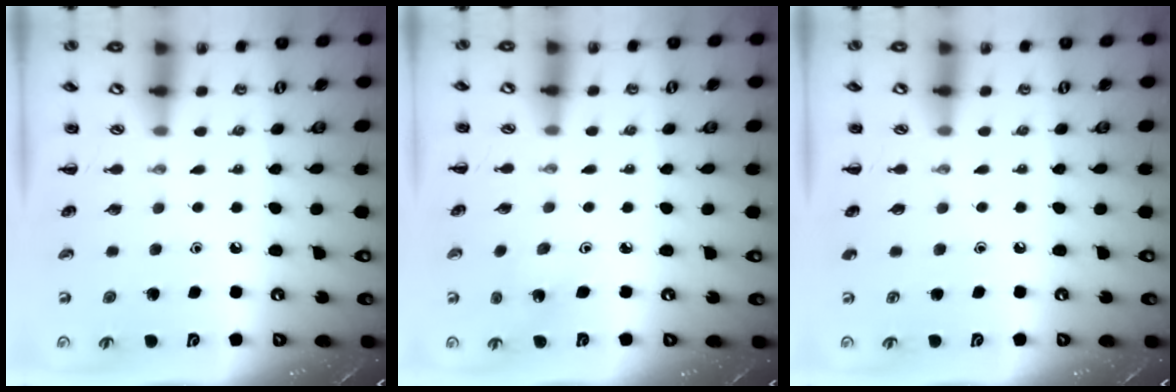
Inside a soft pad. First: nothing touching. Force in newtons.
{"total": 2.1, "press": 2.0, "slide": 0.7}
{"total": 0.0}